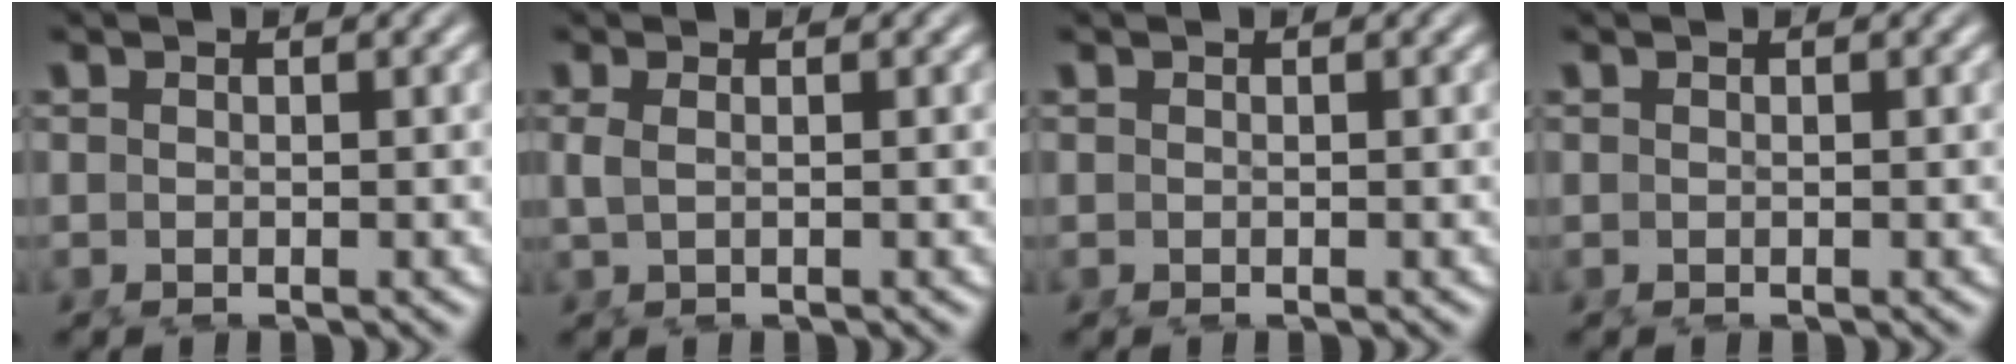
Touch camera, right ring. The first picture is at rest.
{"total": 1.1, "force": [0.0, -0.2, 1.1], "torque": [-0.032, -0.010, 0.009]}
{"total": 0.0}
{"total": 0.0}